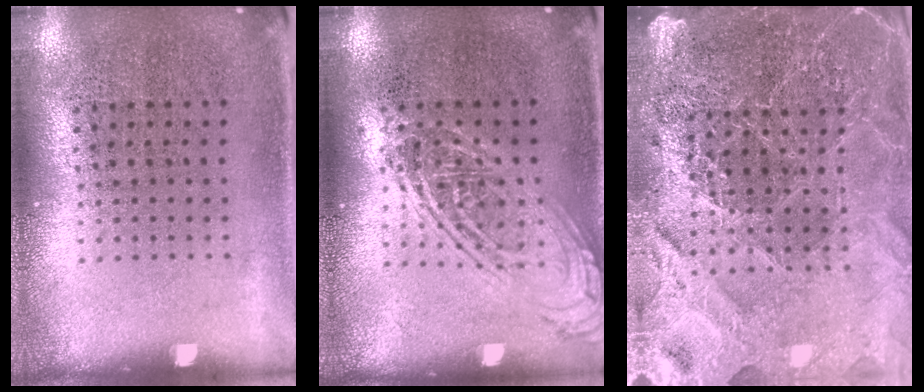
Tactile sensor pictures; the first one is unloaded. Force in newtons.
{"total": 2.3, "press": 2.3, "slide": 0.2}
{"total": 4.6, "press": 4.2, "slide": 1.8}